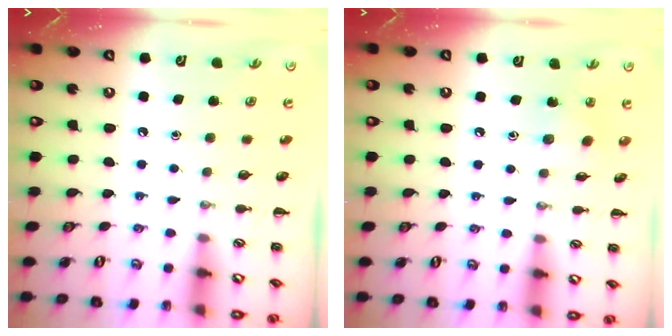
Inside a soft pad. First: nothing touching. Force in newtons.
{"total": 3.2, "press": 3.1, "slide": 0.9}